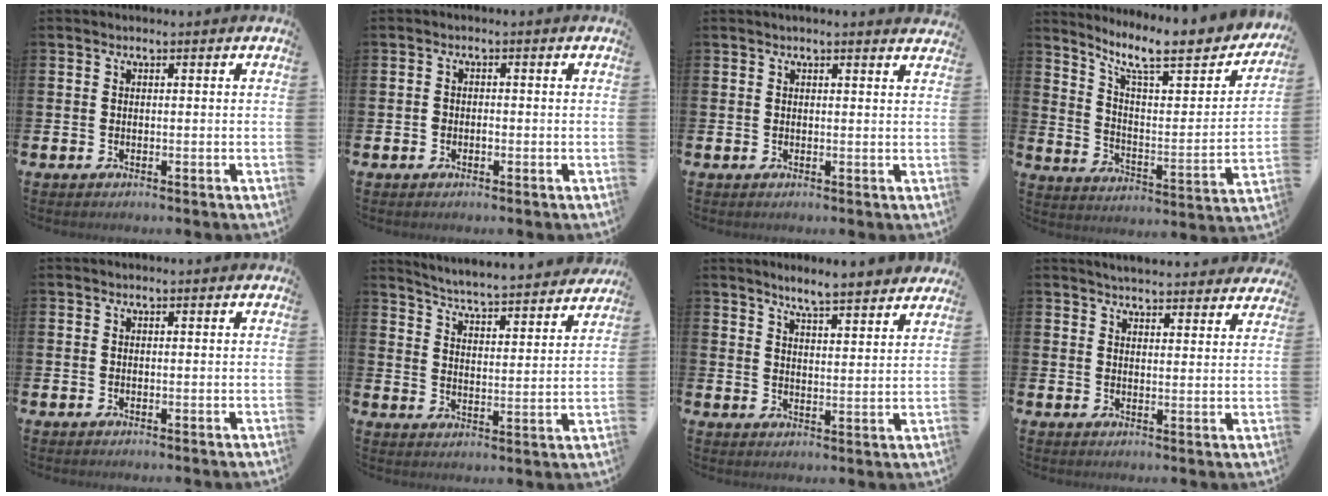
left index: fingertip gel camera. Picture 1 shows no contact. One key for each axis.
{"total": 1.2, "fx": -0.5, "fy": 1.0, "fz": 0.6, "tx": -0.007, "ty": 0.003, "tz": -0.013}
{"total": 0.9, "fx": 0.9, "fy": 0.0, "fz": 0.2, "tx": 0.004, "ty": -0.004, "tz": 0.015}
{"total": 10.4, "fx": 8.5, "fy": 2.4, "fz": 5.4, "tx": -0.120, "ty": -0.067, "tz": 0.139}
{"total": 0.0}
{"total": 5.2, "fx": 5.1, "fy": -0.1, "fz": 0.9, "tx": -0.038, "ty": -0.051, "tz": 0.082}
{"total": 5.8, "fx": 5.7, "fy": -0.1, "fz": 1.2, "tx": -0.035, "ty": -0.036, "tz": 0.099}
{"total": 4.5, "fx": 4.5, "fy": 0.5, "fz": 0.4, "tx": -0.008, "ty": -0.030, "tz": 0.079}